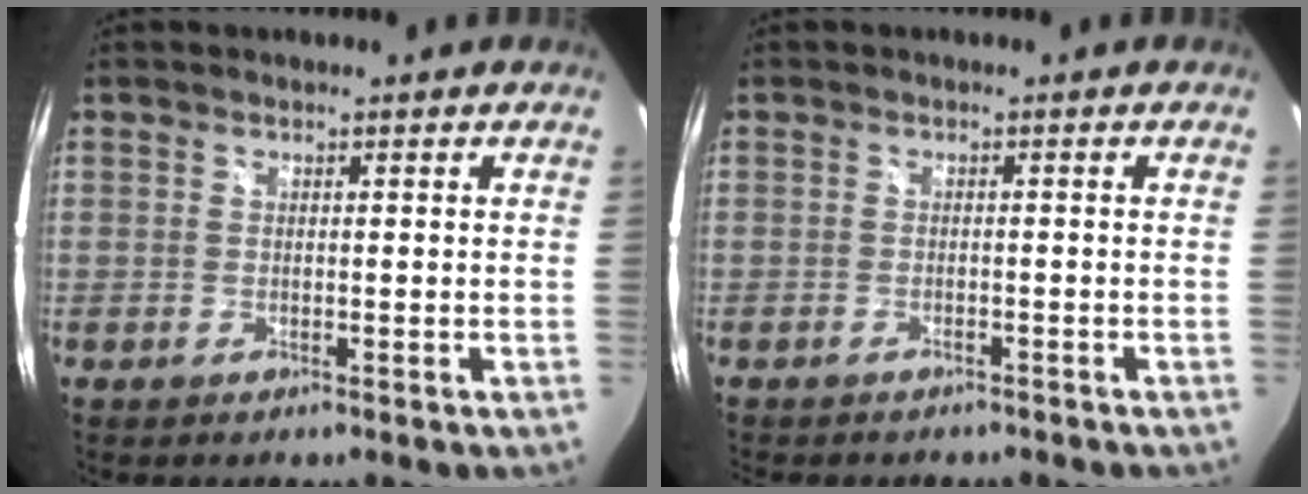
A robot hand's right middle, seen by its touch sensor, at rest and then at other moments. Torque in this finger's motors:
{"motor_torque": [0.99, -1.15, 0.11, 0.04]}